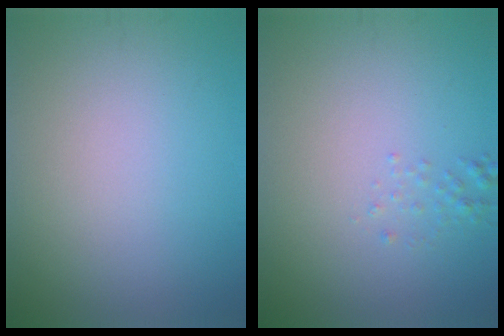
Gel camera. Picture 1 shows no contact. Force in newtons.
{"total": 0.8, "press": 0.8, "slide": 0.1}